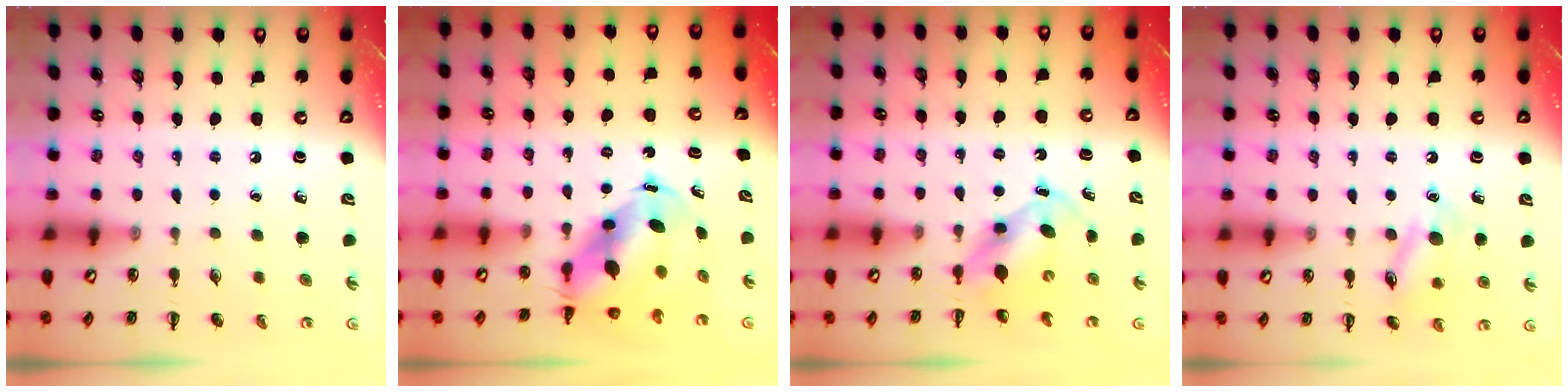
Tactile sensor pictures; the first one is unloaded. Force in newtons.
{"total": 8.0, "press": 7.7, "slide": 2.1}
{"total": 6.0, "press": 5.9, "slide": 0.7}
{"total": 12.0, "press": 12.0, "slide": 0.7}